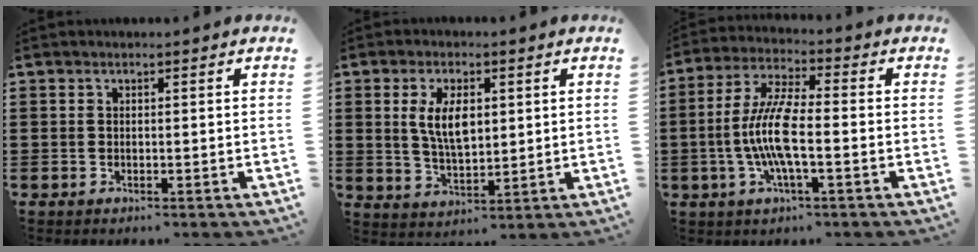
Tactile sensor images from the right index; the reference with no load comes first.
{"total": 6.7, "force": [1.5, 3.2, 5.7], "torque": [-0.110, 0.007, 0.023]}
{"total": 9.2, "force": [-1.8, 2.4, 8.8], "torque": [-0.196, -0.013, -0.042]}